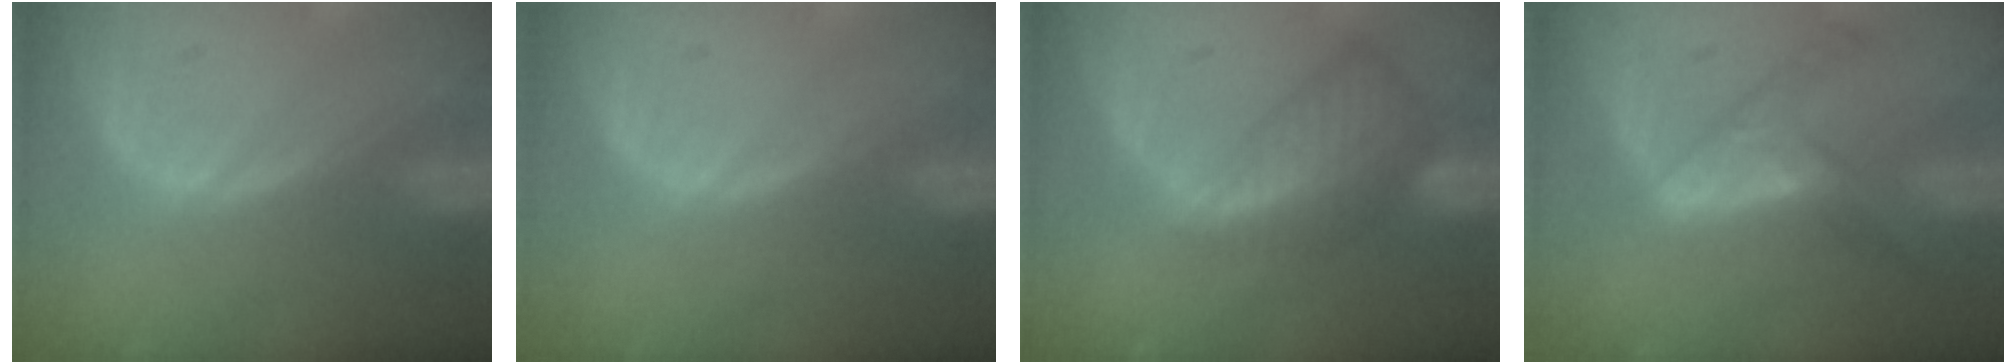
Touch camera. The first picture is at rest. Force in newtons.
{"total": 0.0}
{"total": 8.4, "press": 7.3, "slide": 4.1}
{"total": 6.6, "press": 5.8, "slide": 3.3}